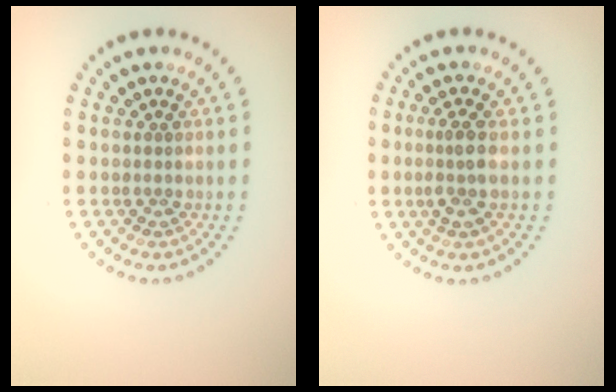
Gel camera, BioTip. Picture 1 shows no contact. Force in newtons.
{"total": 2.1, "press": 1.8, "slide": 1.2}